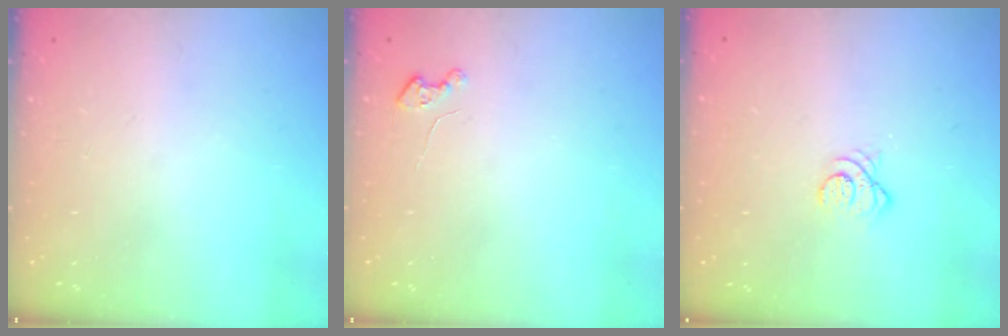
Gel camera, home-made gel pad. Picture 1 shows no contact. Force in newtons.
{"total": 2.2, "press": 2.2, "slide": 0.3}
{"total": 3.1, "press": 3.1, "slide": 0.1}